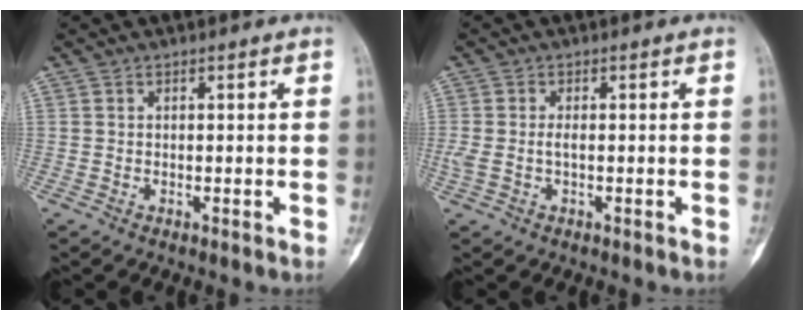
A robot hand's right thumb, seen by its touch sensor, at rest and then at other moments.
{"total": 3.0, "force": [-0.3, 1.3, 2.7], "torque": [-0.078, 0.005, -0.004]}